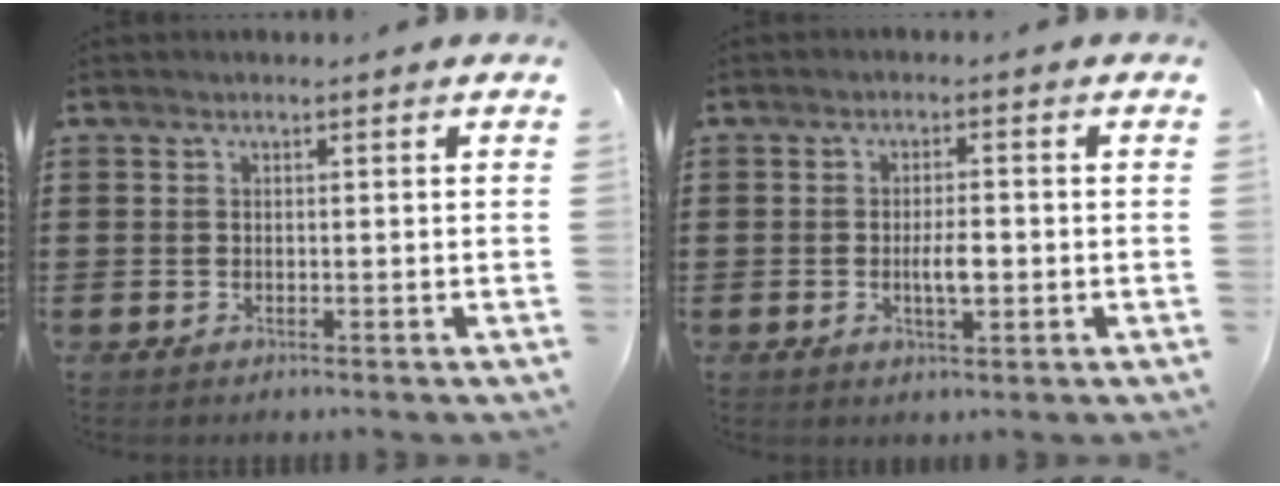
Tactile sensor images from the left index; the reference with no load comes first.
{"total": 3.6, "force": [-0.4, 1.2, 3.4], "torque": [-0.062, 0.002, -0.007]}